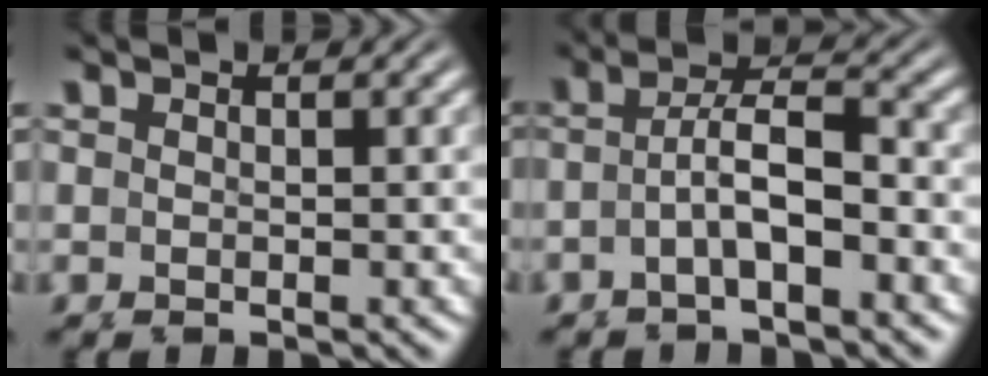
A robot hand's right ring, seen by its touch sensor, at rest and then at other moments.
{"total": 3.3, "force": [-0.9, 1.0, 3.0], "torque": [-0.057, -0.006, -0.013]}